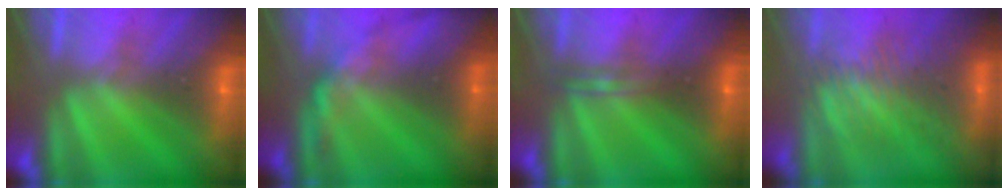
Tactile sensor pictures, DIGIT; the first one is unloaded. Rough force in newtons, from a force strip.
{"total": 2.4}
{"total": 2.3}
{"total": 2.9}